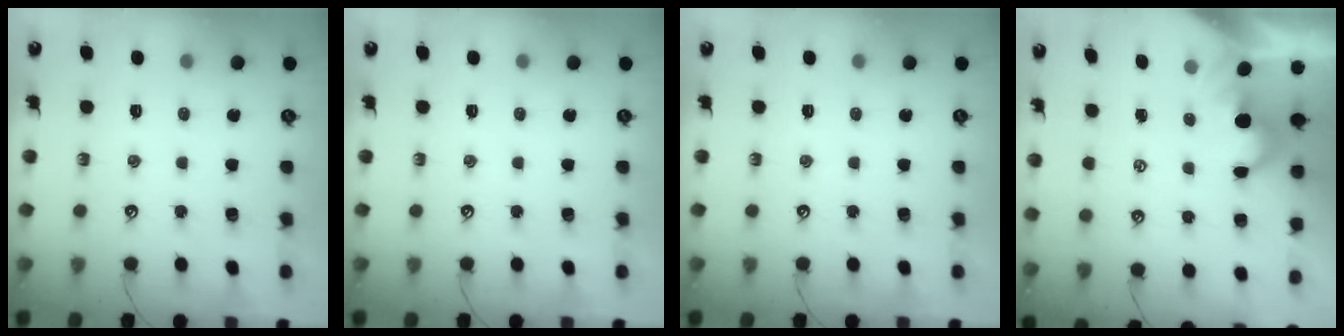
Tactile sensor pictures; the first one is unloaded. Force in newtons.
{"total": 0.0}
{"total": 0.0}
{"total": 0.9, "press": 0.6, "slide": 0.7}